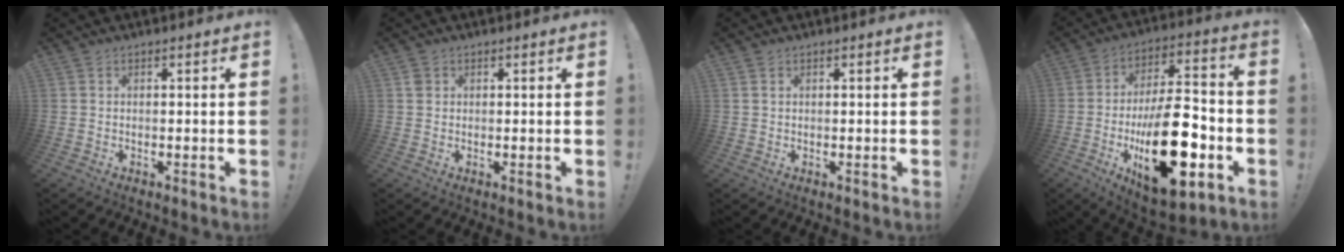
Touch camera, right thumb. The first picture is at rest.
{"total": 1.6, "force": [0.7, 1.3, 0.6], "torque": [-0.003, 0.000, 0.012]}
{"total": 0.9, "force": [0.5, 0.6, 0.4], "torque": [-0.014, 0.004, 0.011]}
{"total": 27.3, "force": [-7.5, 13.1, 22.8], "torque": [-0.376, 0.046, -0.102]}